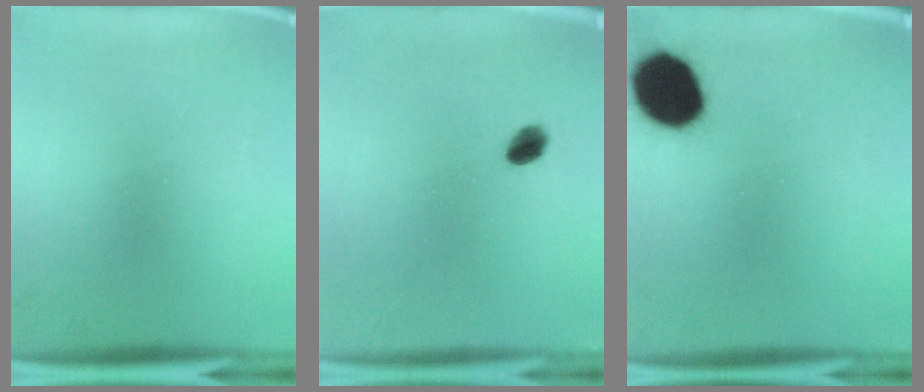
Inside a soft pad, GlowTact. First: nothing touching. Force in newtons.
{"total": 2.8}
{"total": 15.5}